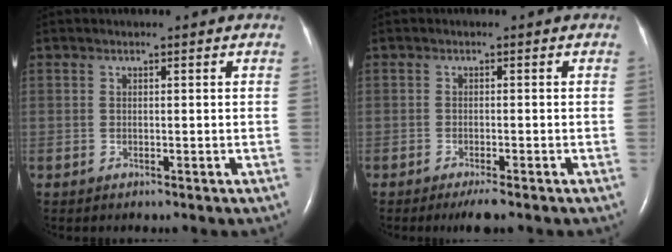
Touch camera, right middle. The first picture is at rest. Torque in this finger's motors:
{"motor_torque": [-0.01, 0.02, 0.01, 0.00]}